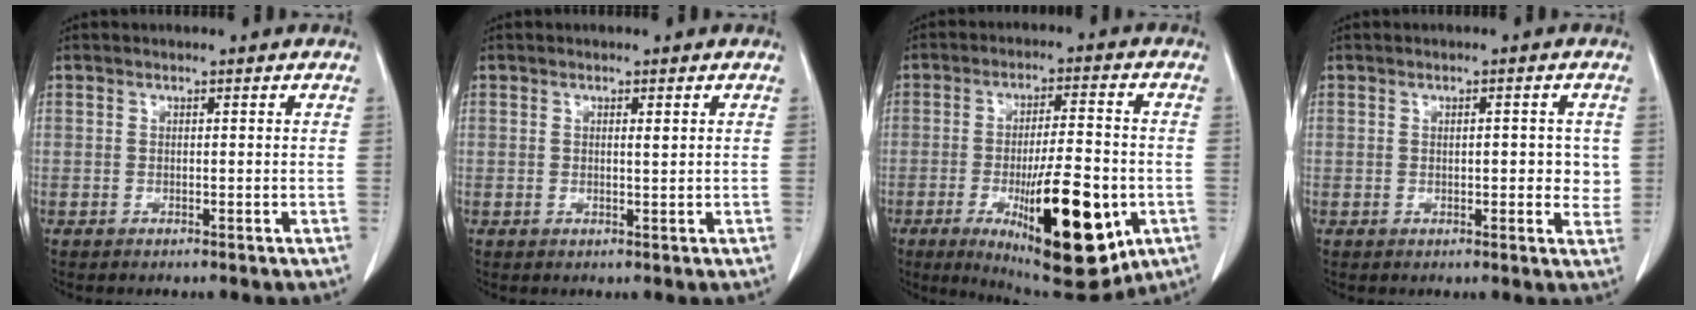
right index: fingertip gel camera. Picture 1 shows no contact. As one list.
[{"total": 0.8, "force": [0.3, 0.1, 0.7], "torque": [-0.015, -0.002, 0.004]}, {"total": 18.5, "force": [-6.4, 4.3, 16.8], "torque": [-0.247, -0.022, -0.083]}, {"total": 4.4, "force": [0.4, 1.9, 4.0], "torque": [-0.042, -0.002, 0.002]}]